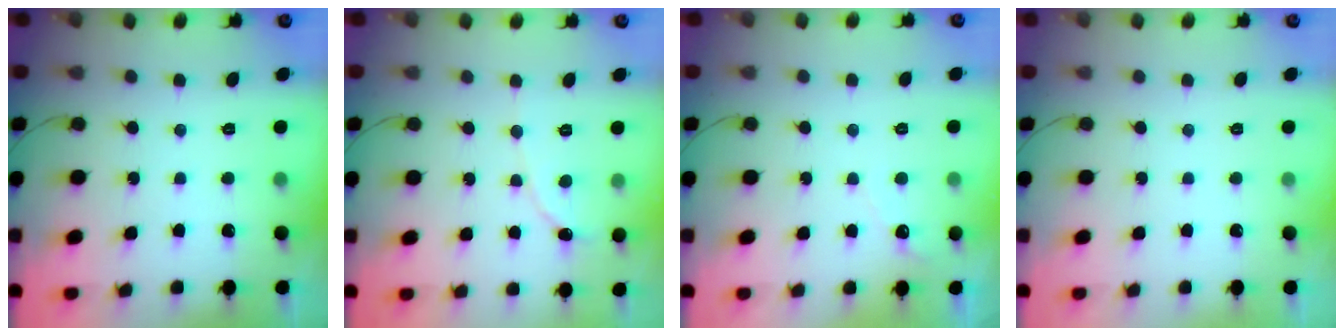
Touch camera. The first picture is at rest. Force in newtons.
{"total": 1.7, "press": 1.7, "slide": 0.1}
{"total": 2.8, "press": 2.8, "slide": 0.1}
{"total": 0.0}